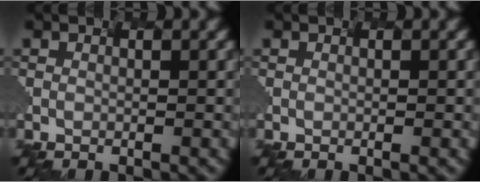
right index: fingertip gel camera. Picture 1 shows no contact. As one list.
[{"total": 0.6, "force": [-0.1, 0.2, 0.6], "torque": [-0.002, -0.001, -0.003]}]